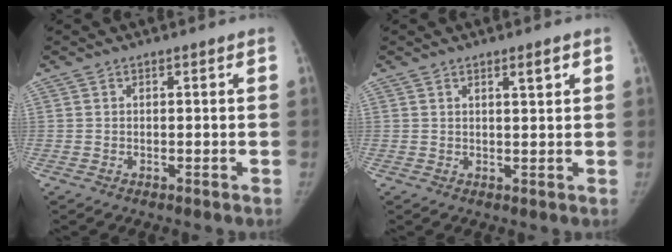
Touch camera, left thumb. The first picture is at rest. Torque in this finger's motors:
{"motor_torque": [0.25, -0.03, 0.22, -0.47, 0.07]}